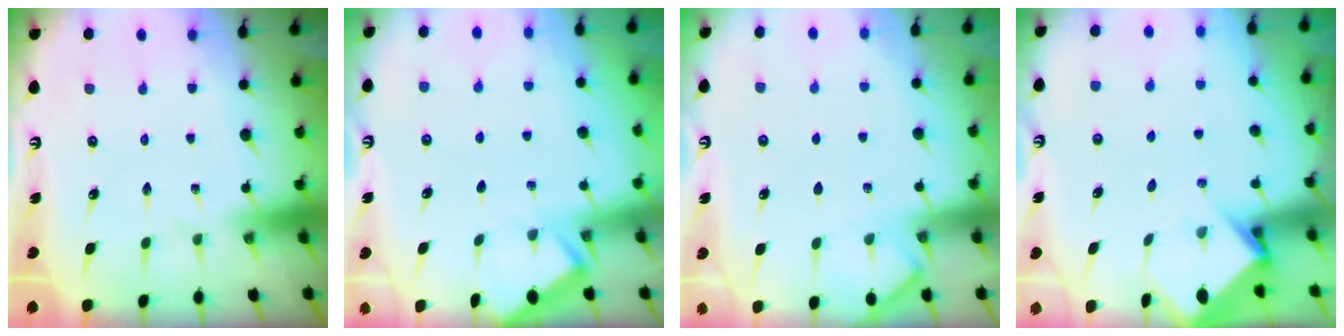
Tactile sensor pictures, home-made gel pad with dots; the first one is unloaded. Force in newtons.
{"total": 2.0, "press": 2.0, "slide": 0.3}
{"total": 3.7, "press": 3.7, "slide": 0.5}
{"total": 3.8, "press": 3.8, "slide": 0.3}